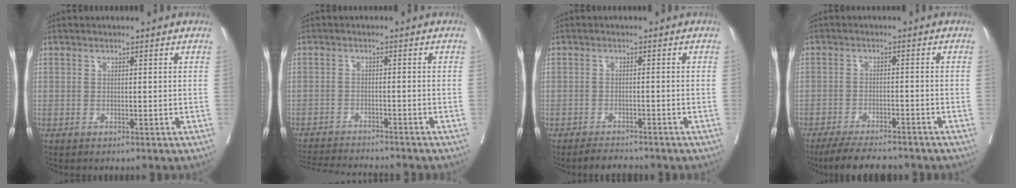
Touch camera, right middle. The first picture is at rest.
{"total": 10.7, "force": [-10.2, 0.6, 3.3], "torque": [-0.048, -0.008, -0.150]}
{"total": 2.6, "force": [-2.5, 0.3, 0.6], "torque": [-0.011, -0.009, -0.041]}
{"total": 8.3, "force": [-7.4, 1.4, 3.4], "torque": [-0.049, -0.012, -0.117]}